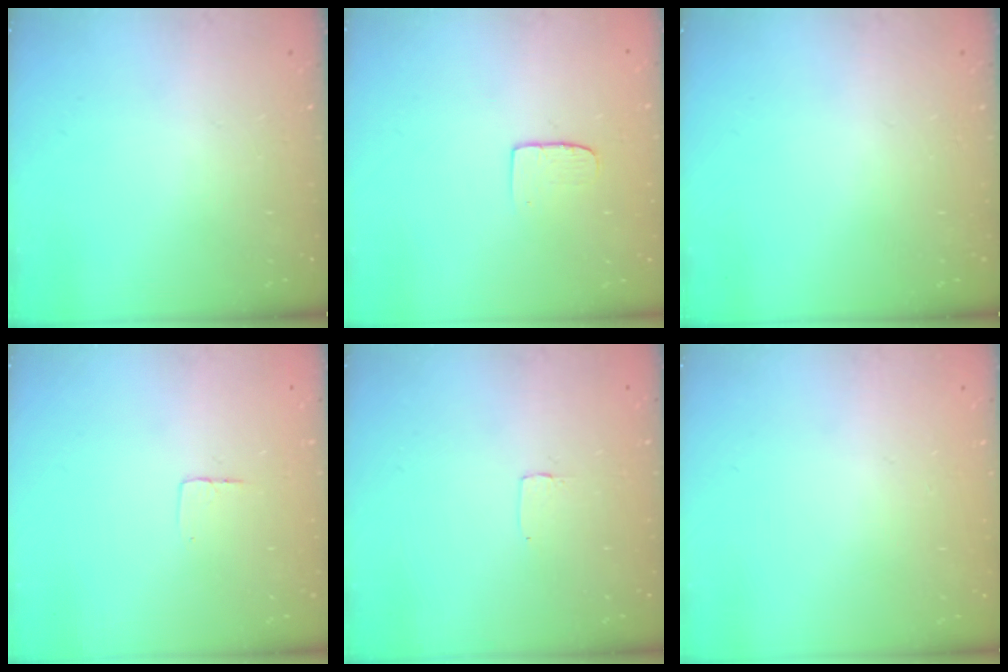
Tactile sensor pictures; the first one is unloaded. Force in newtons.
{"total": 5.1, "press": 5.1, "slide": 0.4}
{"total": 0.0}
{"total": 2.9, "press": 2.9, "slide": 0.2}
{"total": 2.6, "press": 2.6, "slide": 0.2}
{"total": 0.0}